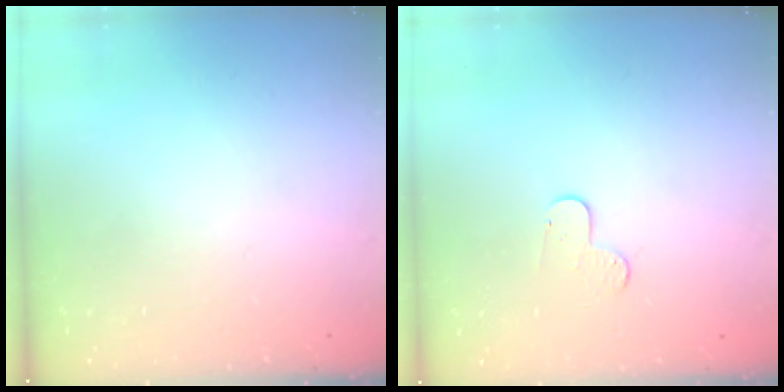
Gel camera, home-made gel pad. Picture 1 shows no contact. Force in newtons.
{"total": 5.5, "press": 5.5, "slide": 0.6}